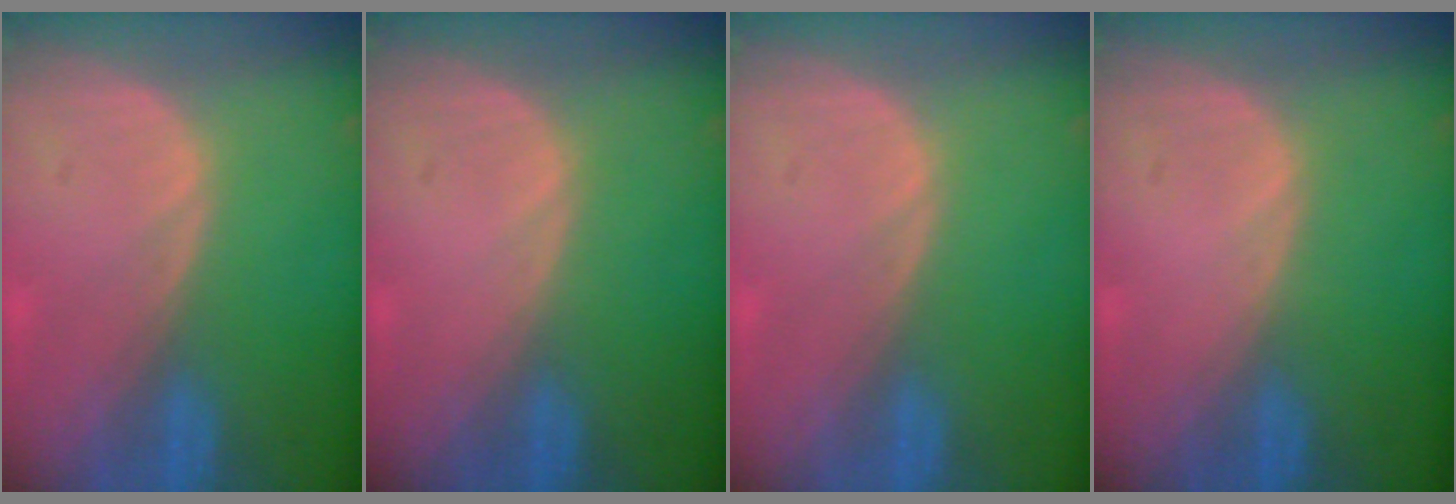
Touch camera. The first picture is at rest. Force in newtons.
{"total": 0.0}
{"total": 0.0}
{"total": 0.0}